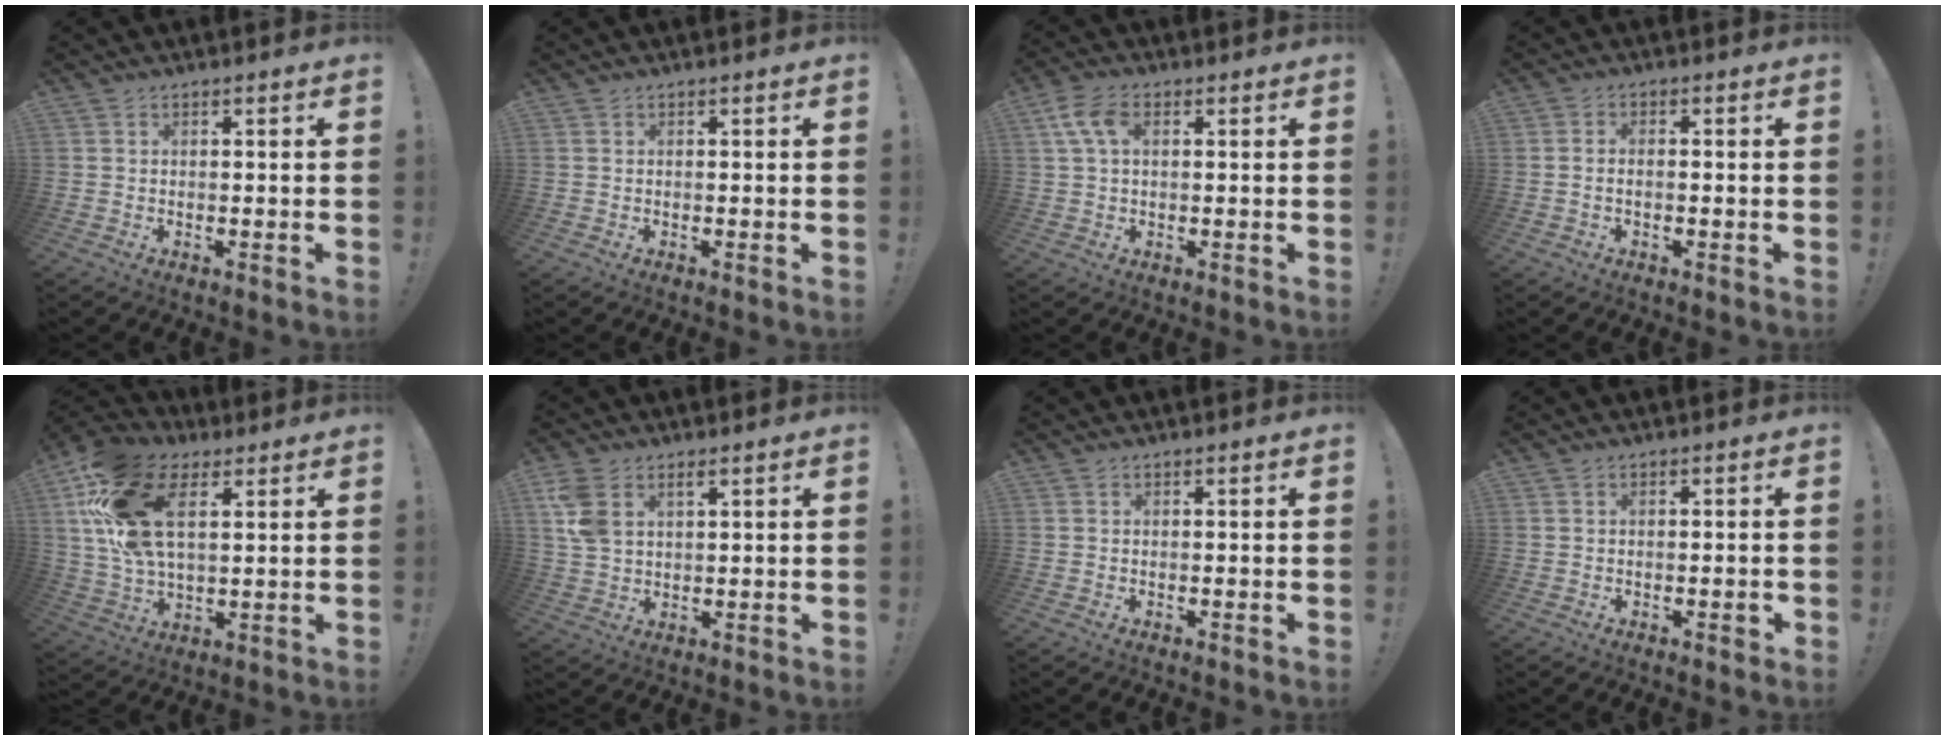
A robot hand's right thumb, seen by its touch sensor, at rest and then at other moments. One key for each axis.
{"total": 0.0}
{"total": 7.2, "fx": 2.1, "fy": 4.2, "fz": 5.5, "tx": -0.115, "ty": 0.011, "tz": 0.044}
{"total": 1.6, "fx": -0.9, "fy": 0.5, "fz": 1.2, "tx": -0.028, "ty": 0.005, "tz": -0.014}
{"total": 20.8, "fx": 7.9, "fy": 11.8, "fz": 15.2, "tx": -0.305, "ty": -0.016, "tz": 0.143}
{"total": 7.2, "fx": 3.5, "fy": 4.2, "fz": 4.6, "tx": -0.095, "ty": -0.009, "tz": 0.064}
{"total": 0.0}
{"total": 1.2, "fx": -0.7, "fy": 0.3, "fz": 0.9, "tx": -0.018, "ty": 0.005, "tz": -0.011}